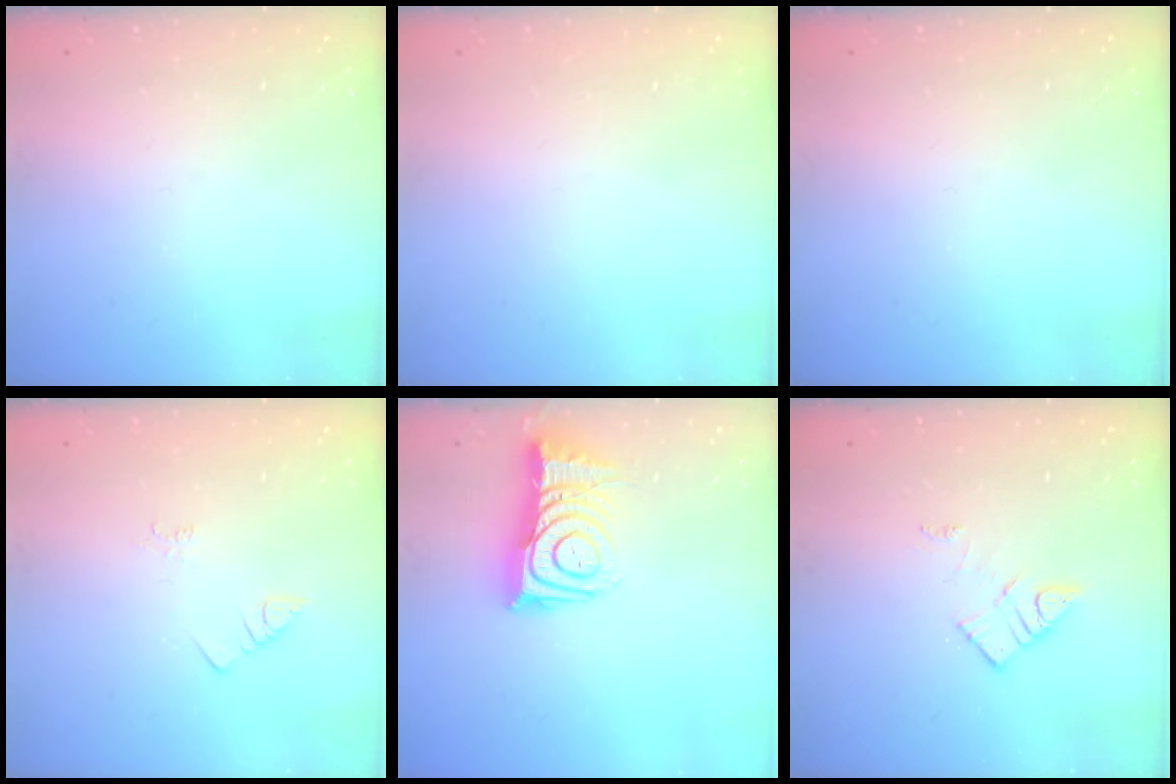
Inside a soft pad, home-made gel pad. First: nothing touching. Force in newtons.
{"total": 1.5, "press": 1.5, "slide": 0.1}
{"total": 0.0}
{"total": 1.4, "press": 1.4, "slide": 0.3}
{"total": 12.6, "press": 12.5, "slide": 1.0}
{"total": 8.2, "press": 8.2, "slide": 0.5}